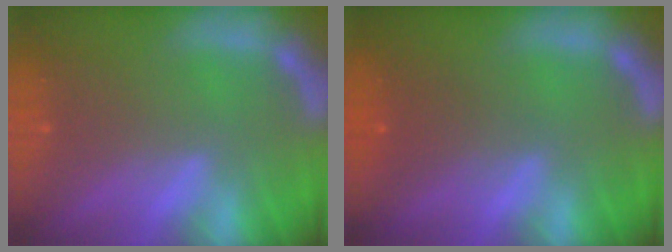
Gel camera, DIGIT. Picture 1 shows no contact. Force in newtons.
{"total": 2.0}